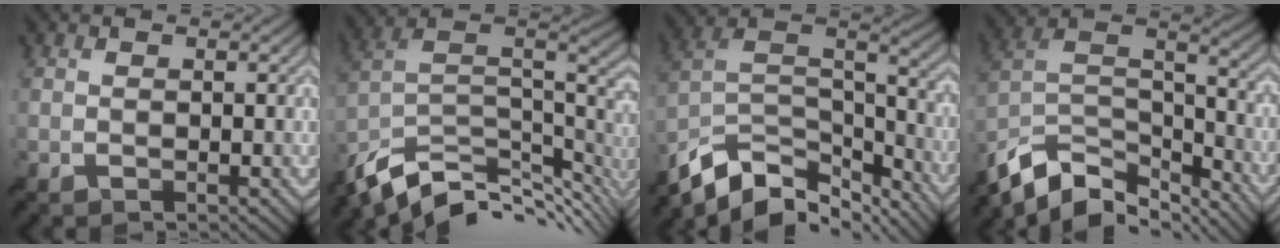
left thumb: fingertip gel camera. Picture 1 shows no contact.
{"total": 12.4, "force": [-7.1, 5.7, 8.4], "torque": [-0.197, -0.008, -0.125]}
{"total": 13.9, "force": [-9.9, 6.4, 7.4], "torque": [-0.186, -0.009, -0.172]}
{"total": 13.6, "force": [-9.9, 6.2, 7.0], "torque": [-0.180, -0.005, -0.177]}